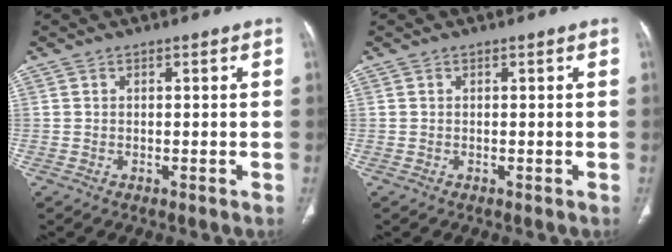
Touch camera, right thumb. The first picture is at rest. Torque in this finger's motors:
{"motor_torque": [0.00, 0.00, -0.13, 0.13, 0.00]}